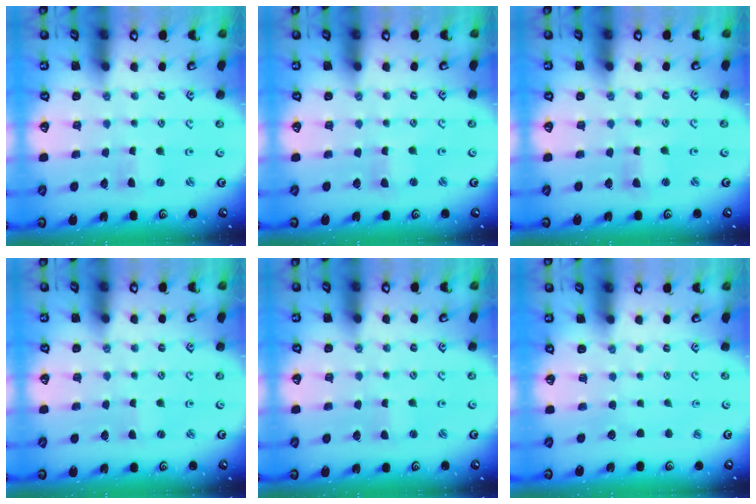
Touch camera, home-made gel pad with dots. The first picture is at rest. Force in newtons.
{"total": 1.2, "press": 1.1, "slide": 0.3}
{"total": 2.4, "press": 2.3, "slide": 0.4}
{"total": 0.7, "press": 0.7, "slide": 0.2}
{"total": 0.8, "press": 0.8, "slide": 0.0}
{"total": 0.0}